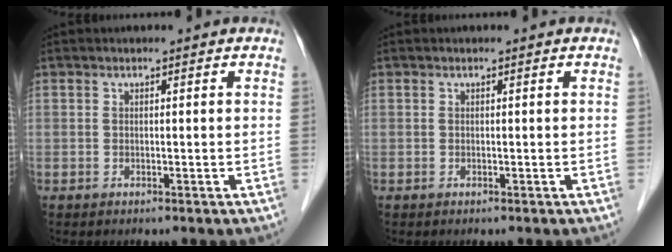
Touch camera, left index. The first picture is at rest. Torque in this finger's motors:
{"motor_torque": [0.00, 0.00, -0.01, 0.00]}